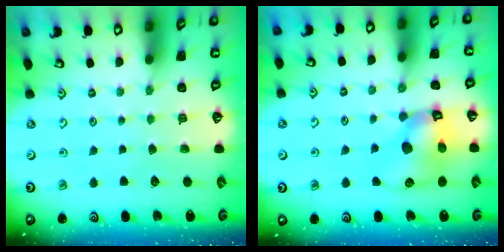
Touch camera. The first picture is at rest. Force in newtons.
{"total": 12.9, "press": 12.8, "slide": 2.1}